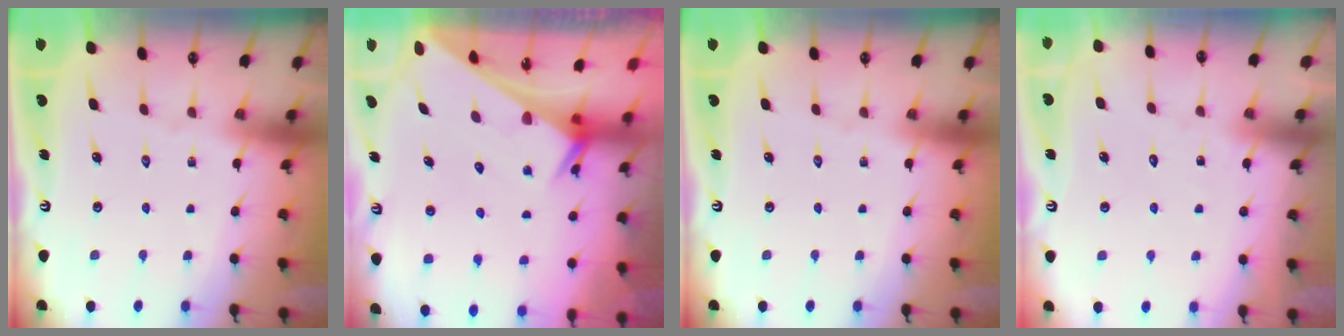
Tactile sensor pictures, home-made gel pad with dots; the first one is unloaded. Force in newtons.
{"total": 2.7, "press": 2.7, "slide": 0.1}
{"total": 0.0}
{"total": 5.7, "press": 5.7, "slide": 0.6}